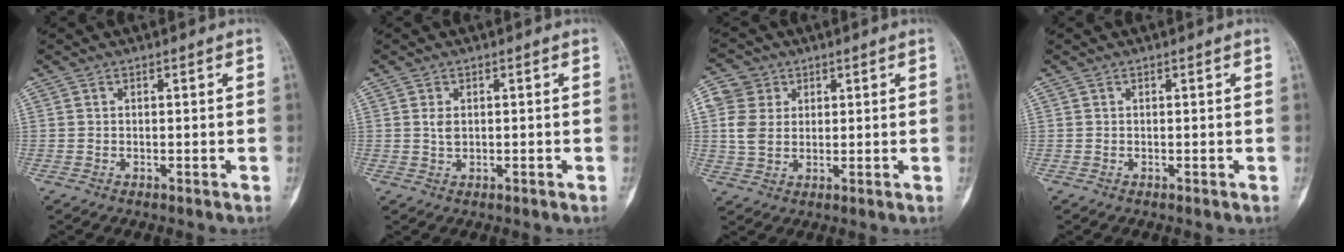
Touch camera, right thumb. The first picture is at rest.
{"total": 1.7, "force": [0.2, 1.0, 1.3], "torque": [-0.021, -0.002, 0.005]}
{"total": 6.5, "force": [1.7, 5.6, 2.9], "torque": [-0.049, 0.002, 0.031]}
{"total": 0.0}